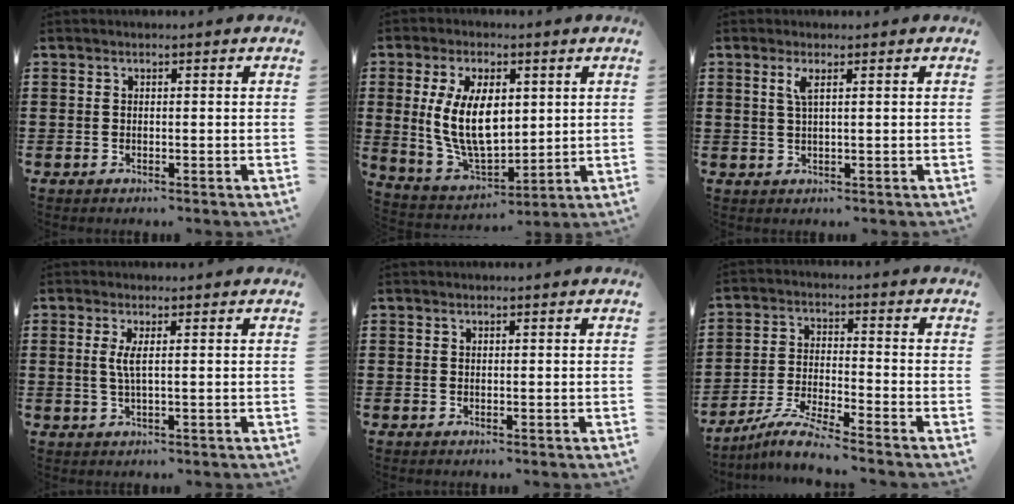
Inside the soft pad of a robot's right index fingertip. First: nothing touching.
{"total": 11.7, "force": [1.8, 6.4, 9.7], "torque": [-0.205, 0.003, 0.032]}
{"total": 2.0, "force": [0.8, 0.2, 1.8], "torque": [-0.039, 0.003, 0.013]}
{"total": 2.4, "force": [0.1, 0.0, 2.4], "torque": [-0.055, -0.009, -0.002]}
{"total": 0.0}
{"total": 6.1, "force": [-5.5, -0.3, 2.5], "torque": [-0.062, -0.013, -0.108]}